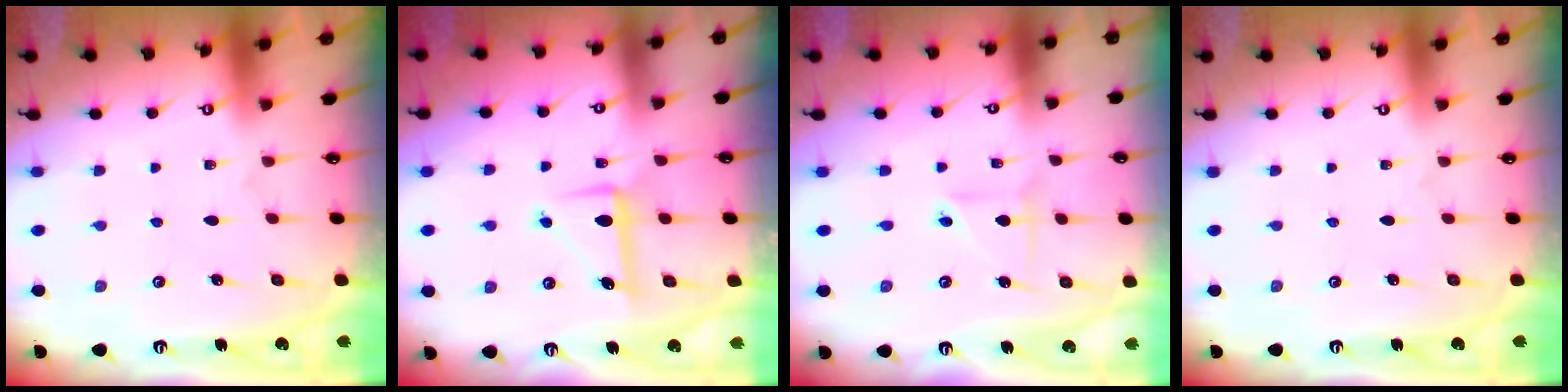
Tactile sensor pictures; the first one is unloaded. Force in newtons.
{"total": 7.3, "press": 7.3, "slide": 0.8}
{"total": 2.5, "press": 2.3, "slide": 1.1}
{"total": 0.0}